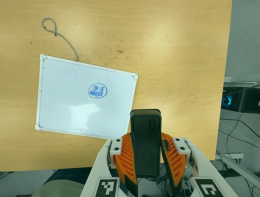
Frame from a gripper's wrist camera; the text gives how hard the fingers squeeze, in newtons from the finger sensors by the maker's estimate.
{"total": 9.8, "left": 8.0, "right": 11.5}